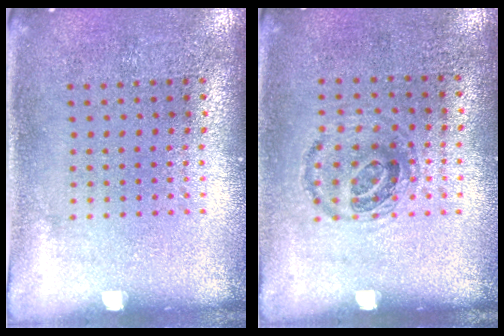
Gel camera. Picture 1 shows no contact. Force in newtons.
{"total": 0.9, "press": 0.8, "slide": 0.4}